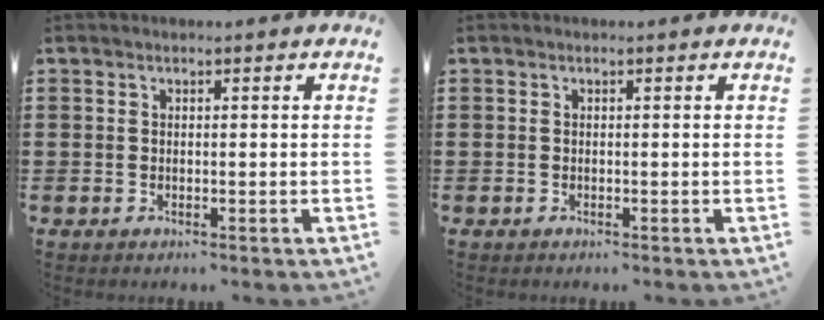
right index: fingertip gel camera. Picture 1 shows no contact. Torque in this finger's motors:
{"motor_torque": [-0.01, 0.00, 0.00, 0.00]}